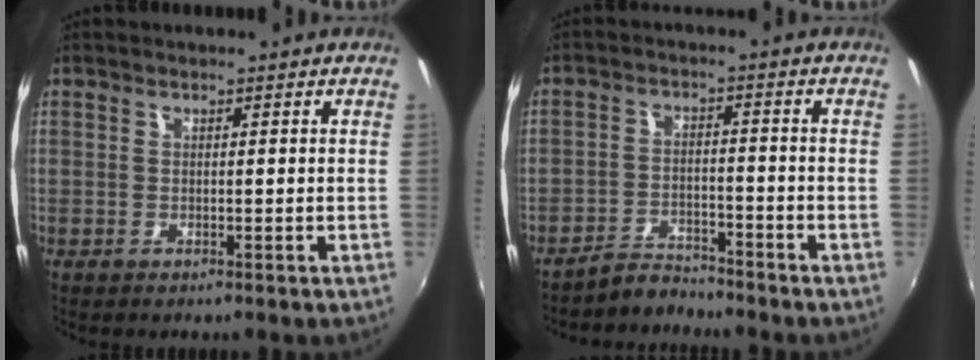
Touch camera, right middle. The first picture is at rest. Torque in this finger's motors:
{"motor_torque": [0.35, -0.61, 0.00, 0.01]}